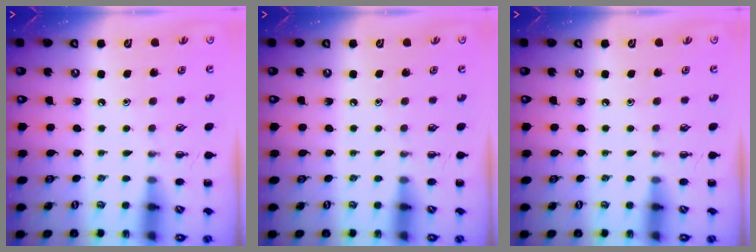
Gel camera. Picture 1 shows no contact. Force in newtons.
{"total": 0.0}
{"total": 0.0}